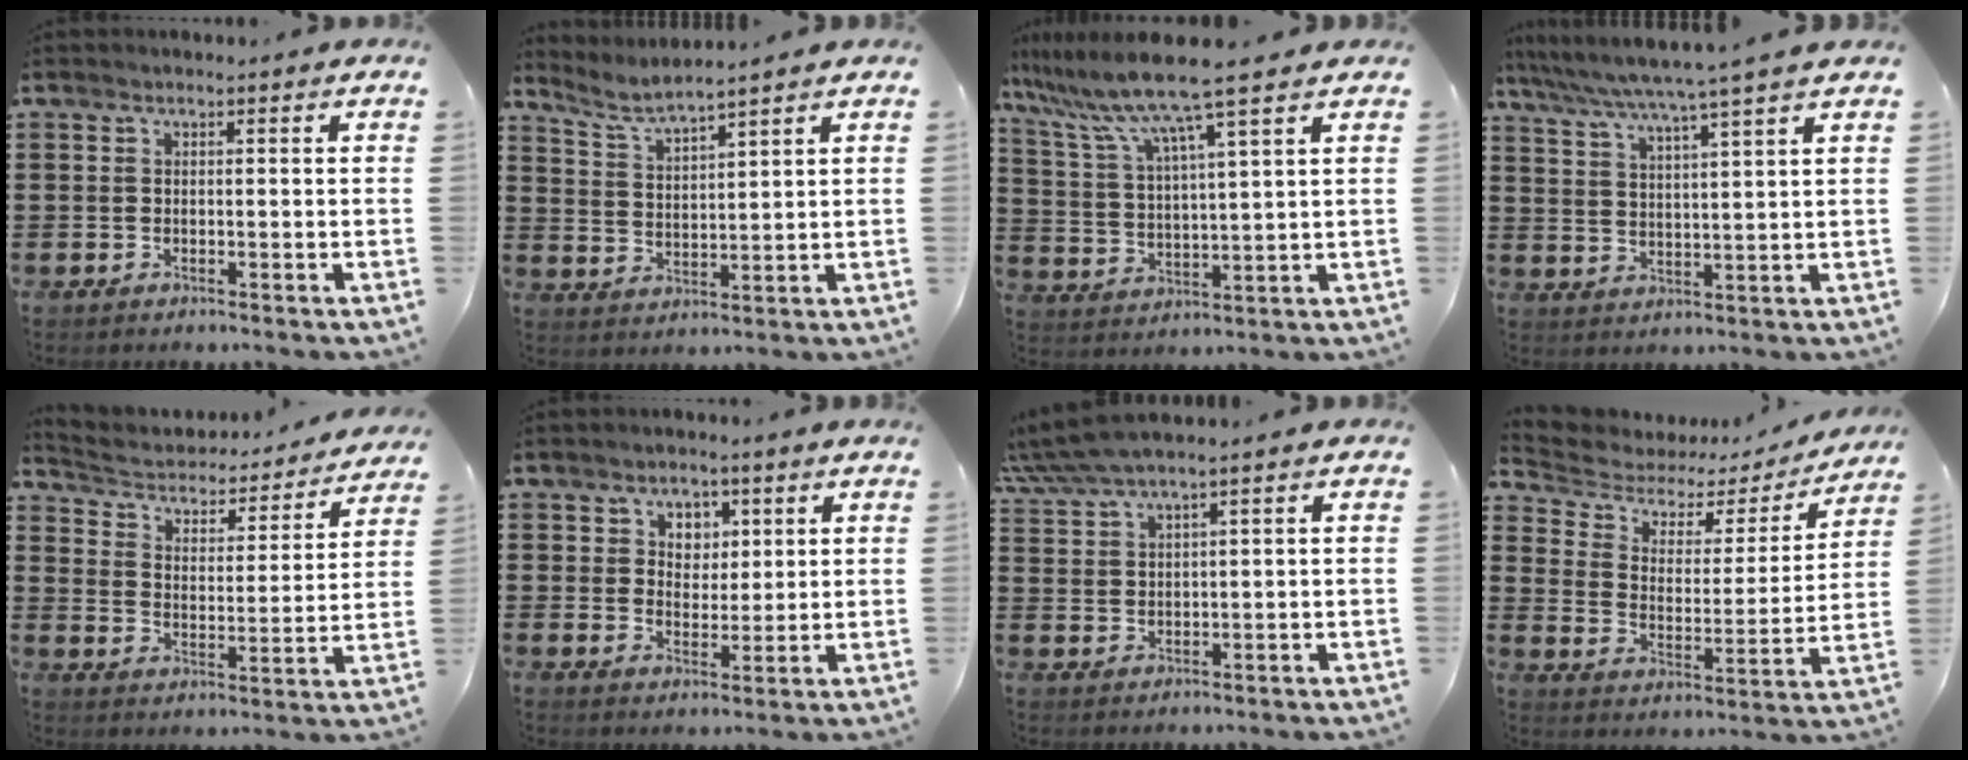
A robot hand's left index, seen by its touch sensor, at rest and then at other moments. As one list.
[{"total": 4.1, "force": [3.8, -0.3, 1.6], "torque": [-0.047, -0.019, 0.064]}, {"total": 9.6, "force": [7.8, -0.8, 5.6], "torque": [-0.136, -0.042, 0.129]}, {"total": 5.4, "force": [4.7, -1.0, 2.4], "torque": [-0.066, -0.033, 0.076]}, {"total": 2.9, "force": [2.6, 1.1, 0.7], "torque": [-0.033, -0.026, 0.034]}, {"total": 3.5, "force": [2.2, 2.7, 0.6], "torque": [-0.019, 0.007, 0.037]}, {"total": 4.3, "force": [3.6, 0.1, 2.2], "torque": [-0.056, -0.008, 0.065]}, {"total": 4.1, "force": [3.0, 2.3, 1.5], "torque": [-0.053, -0.018, 0.043]}]